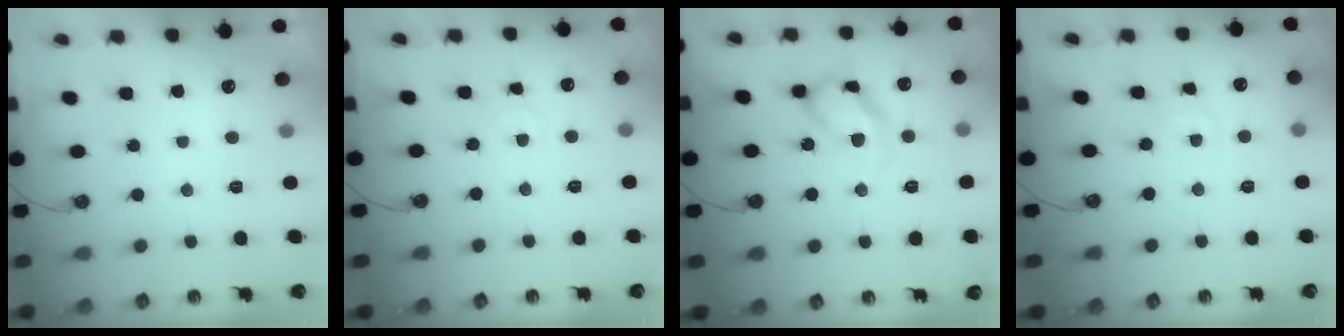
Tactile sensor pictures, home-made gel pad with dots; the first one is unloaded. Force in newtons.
{"total": 2.5, "press": 2.5, "slide": 0.1}
{"total": 14.5, "press": 14.5, "slide": 1.2}
{"total": 2.6, "press": 2.6, "slide": 0.4}